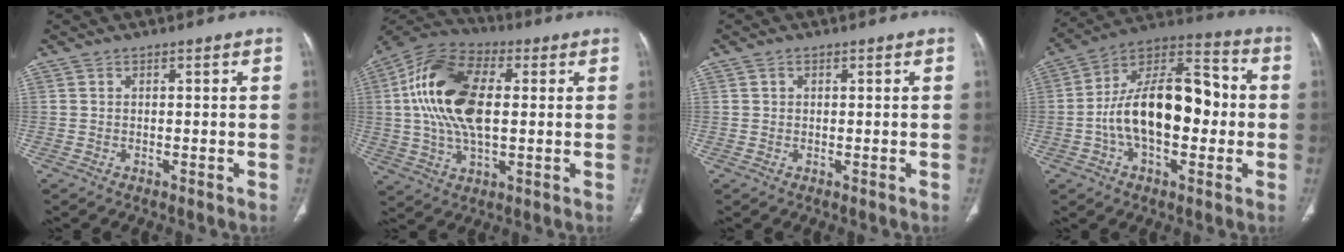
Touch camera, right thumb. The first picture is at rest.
{"total": 18.6, "force": [2.3, 10.0, 15.5], "torque": [-0.303, 0.013, 0.035]}
{"total": 0.8, "force": [0.3, 0.6, 0.2], "torque": [0.000, 0.000, 0.006]}
{"total": 20.3, "force": [-1.2, 11.0, 17.0], "torque": [-0.272, 0.044, -0.024]}